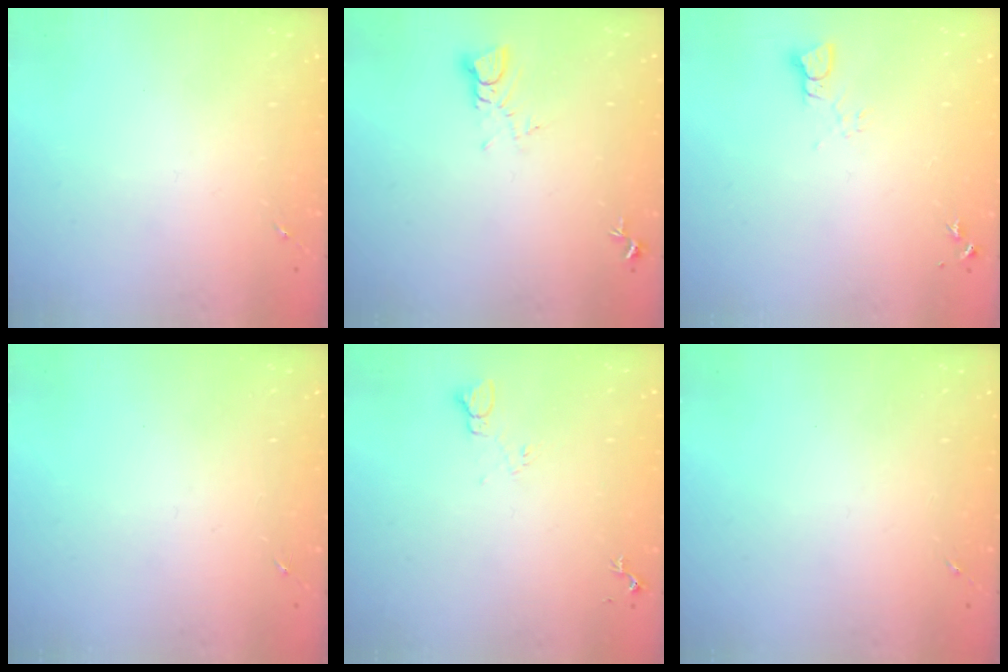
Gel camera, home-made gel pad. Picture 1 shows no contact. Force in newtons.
{"total": 3.9, "press": 3.9, "slide": 0.2}
{"total": 3.2, "press": 3.2, "slide": 0.1}
{"total": 0.0}
{"total": 4.6, "press": 4.6, "slide": 0.6}
{"total": 0.0}